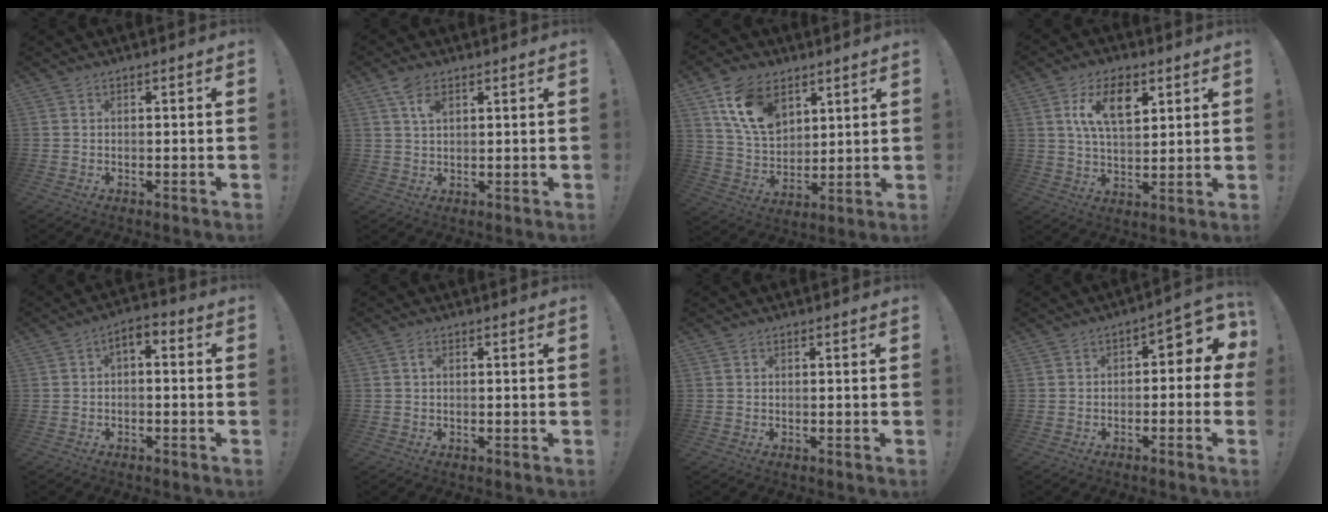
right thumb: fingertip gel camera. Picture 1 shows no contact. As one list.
[{"total": 4.9, "force": [2.8, 2.3, 3.4], "torque": [-0.056, -0.009, 0.049]}, {"total": 15.0, "force": [7.7, 9.8, 8.4], "torque": [-0.152, -0.027, 0.150]}, {"total": 12.2, "force": [5.5, 6.6, 8.6], "torque": [-0.138, -0.006, 0.099]}, {"total": 3.5, "force": [-1.2, 1.8, 2.8], "torque": [-0.049, 0.008, -0.021]}, {"total": 1.1, "force": [0.3, 0.5, 1.0], "torque": [-0.022, 0.004, 0.005]}, {"total": 0.0}, {"total": 4.9, "force": [-0.3, 2.7, 4.1], "torque": [-0.042, 0.000, -0.009]}]